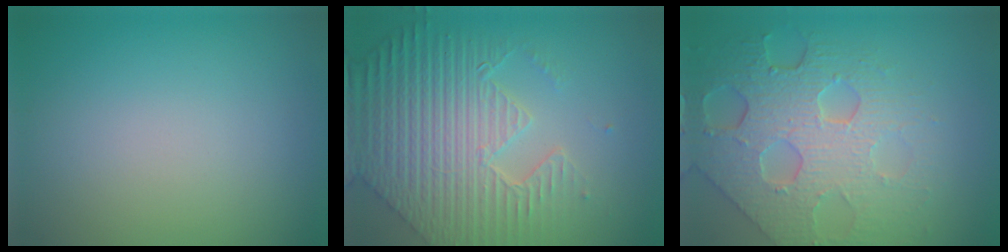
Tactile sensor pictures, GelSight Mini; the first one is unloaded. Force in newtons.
{"total": 8.5, "press": 6.1, "slide": 5.8}
{"total": 7.6, "press": 5.5, "slide": 5.3}